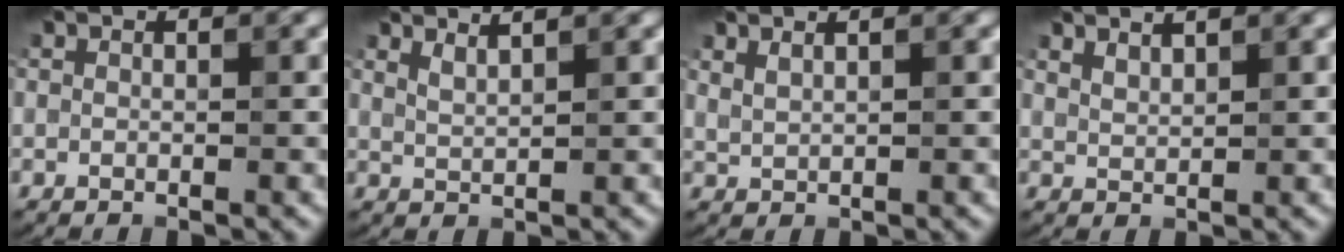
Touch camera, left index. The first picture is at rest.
{"total": 1.9, "force": [1.6, 0.5, 0.9], "torque": [-0.010, 0.004, 0.027]}
{"total": 1.5, "force": [1.2, 0.5, 0.8], "torque": [-0.015, 0.002, 0.023]}
{"total": 1.5, "force": [1.4, 0.2, 0.5], "torque": [-0.009, 0.001, 0.026]}